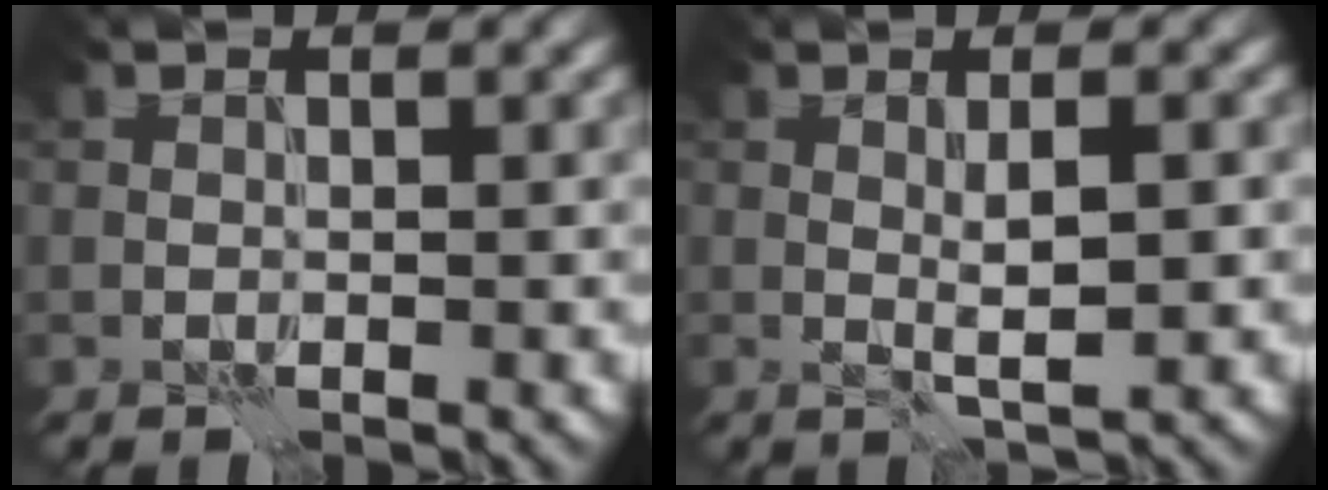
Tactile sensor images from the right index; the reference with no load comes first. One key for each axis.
{"total": 2.5, "fx": 0.2, "fy": 0.4, "fz": 2.5, "tx": -0.043, "ty": -0.002, "tz": 0.005}